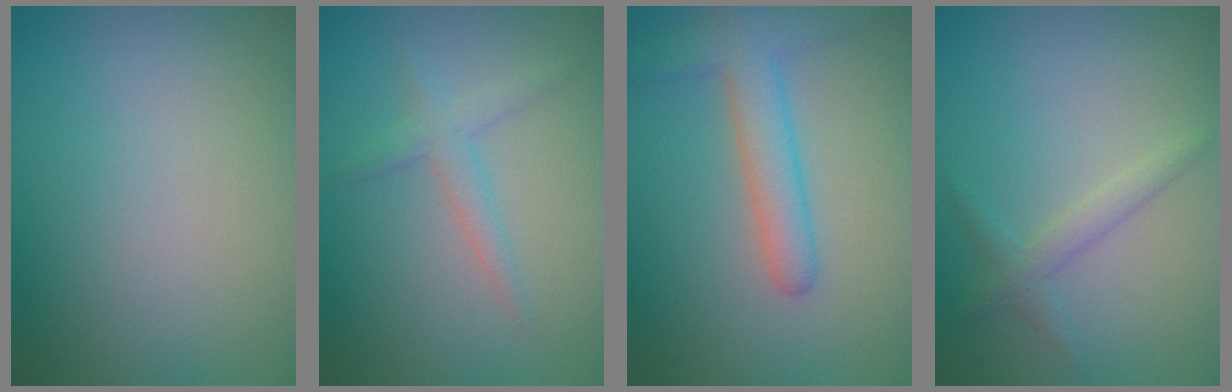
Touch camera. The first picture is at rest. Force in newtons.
{"total": 2.0, "press": 1.9, "slide": 0.2}
{"total": 4.4, "press": 4.4, "slide": 0.2}
{"total": 1.8, "press": 1.8, "slide": 0.0}